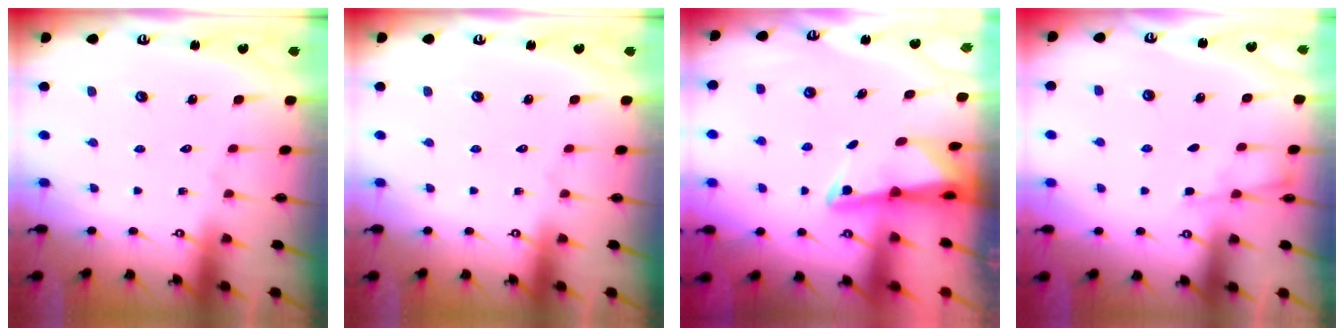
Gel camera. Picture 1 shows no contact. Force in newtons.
{"total": 0.0}
{"total": 2.4, "press": 2.4, "slide": 0.5}
{"total": 2.4, "press": 2.4, "slide": 0.5}